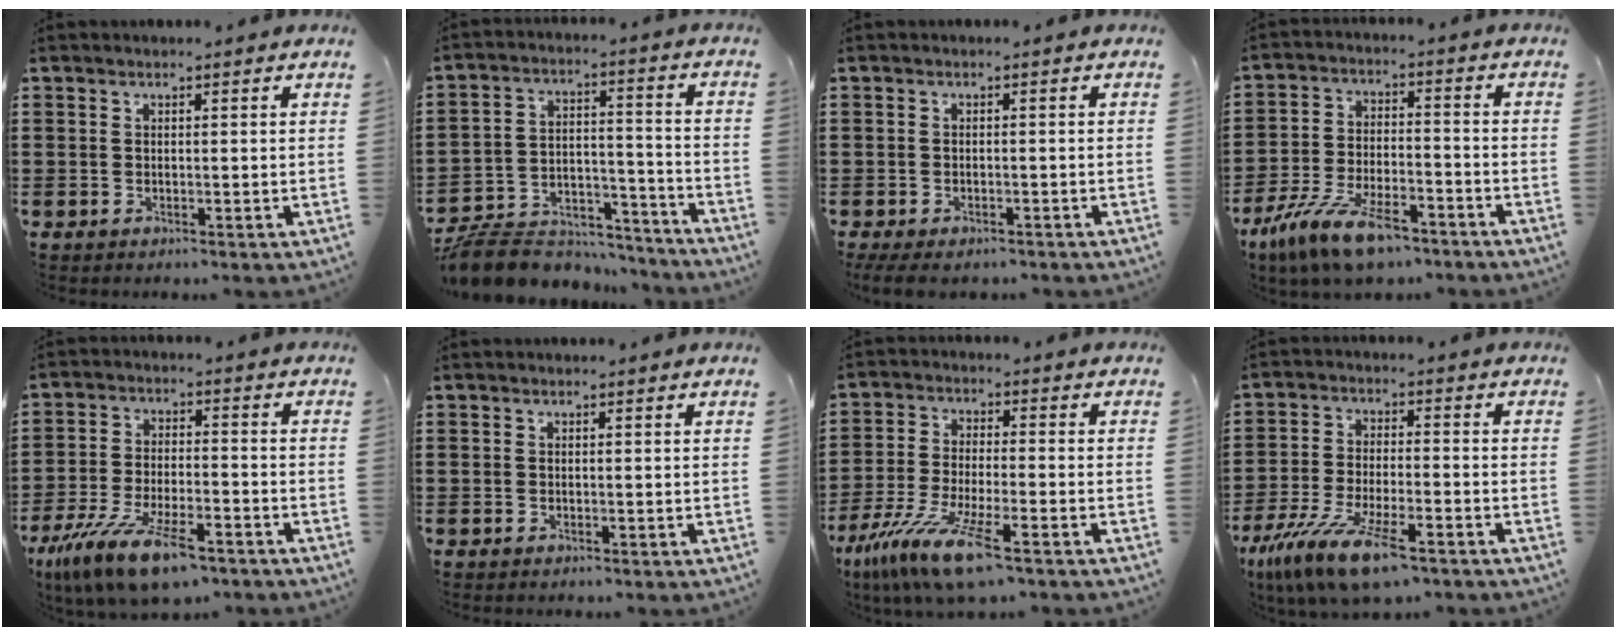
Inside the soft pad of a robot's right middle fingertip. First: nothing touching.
{"total": 8.2, "force": [-7.7, 2.3, 1.4], "torque": [-0.031, 0.020, -0.153]}
{"total": 1.5, "force": [-1.3, 0.5, 0.4], "torque": [-0.011, 0.001, -0.028]}
{"total": 10.9, "force": [-8.2, 2.8, 6.6], "torque": [-0.140, 0.014, -0.159]}
{"total": 11.7, "force": [-8.5, 2.6, 7.6], "torque": [-0.162, 0.005, -0.163]}
{"total": 0.0}
{"total": 11.0, "force": [-7.5, 1.2, 8.0], "torque": [-0.173, -0.013, -0.147]}
{"total": 11.2, "force": [-8.0, 1.9, 7.6], "torque": [-0.165, -0.004, -0.154]}